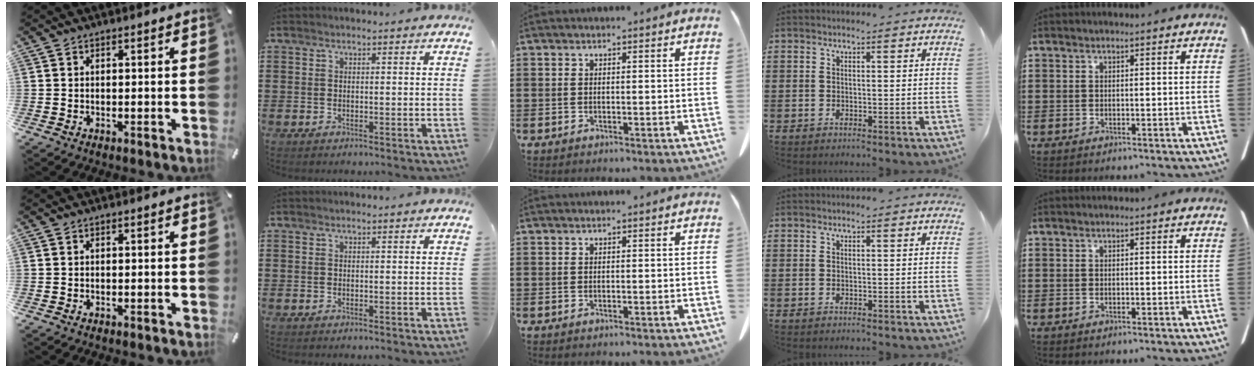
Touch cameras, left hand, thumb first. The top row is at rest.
{}